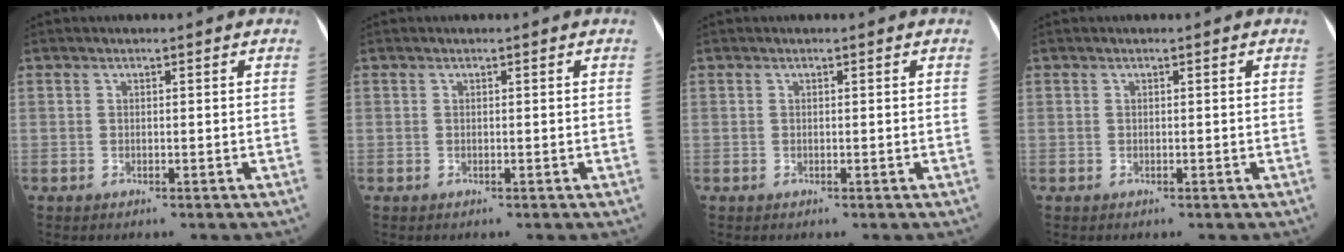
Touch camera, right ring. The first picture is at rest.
{"total": 0.0}
{"total": 0.0}
{"total": 0.0}